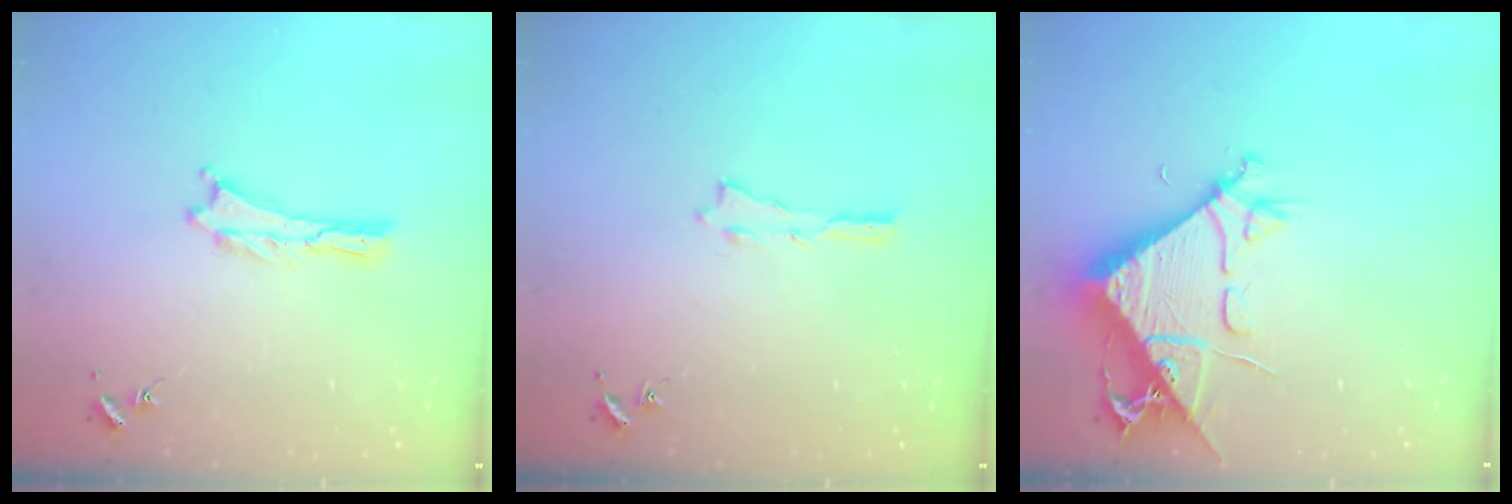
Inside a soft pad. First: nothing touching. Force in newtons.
{"total": 0.0}
{"total": 9.5, "press": 9.4, "slide": 1.2}